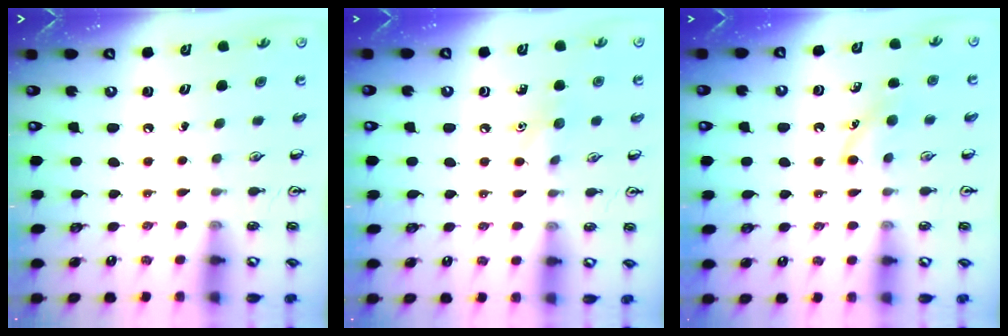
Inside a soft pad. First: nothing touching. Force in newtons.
{"total": 5.9, "press": 5.6, "slide": 1.9}
{"total": 4.3, "press": 4.1, "slide": 1.5}